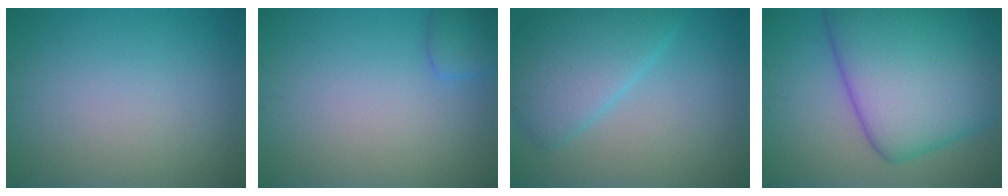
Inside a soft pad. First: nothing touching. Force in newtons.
{"total": 2.0, "press": 2.0, "slide": 0.1}
{"total": 5.1, "press": 5.1, "slide": 0.2}
{"total": 14.2, "press": 14.2, "slide": 0.3}